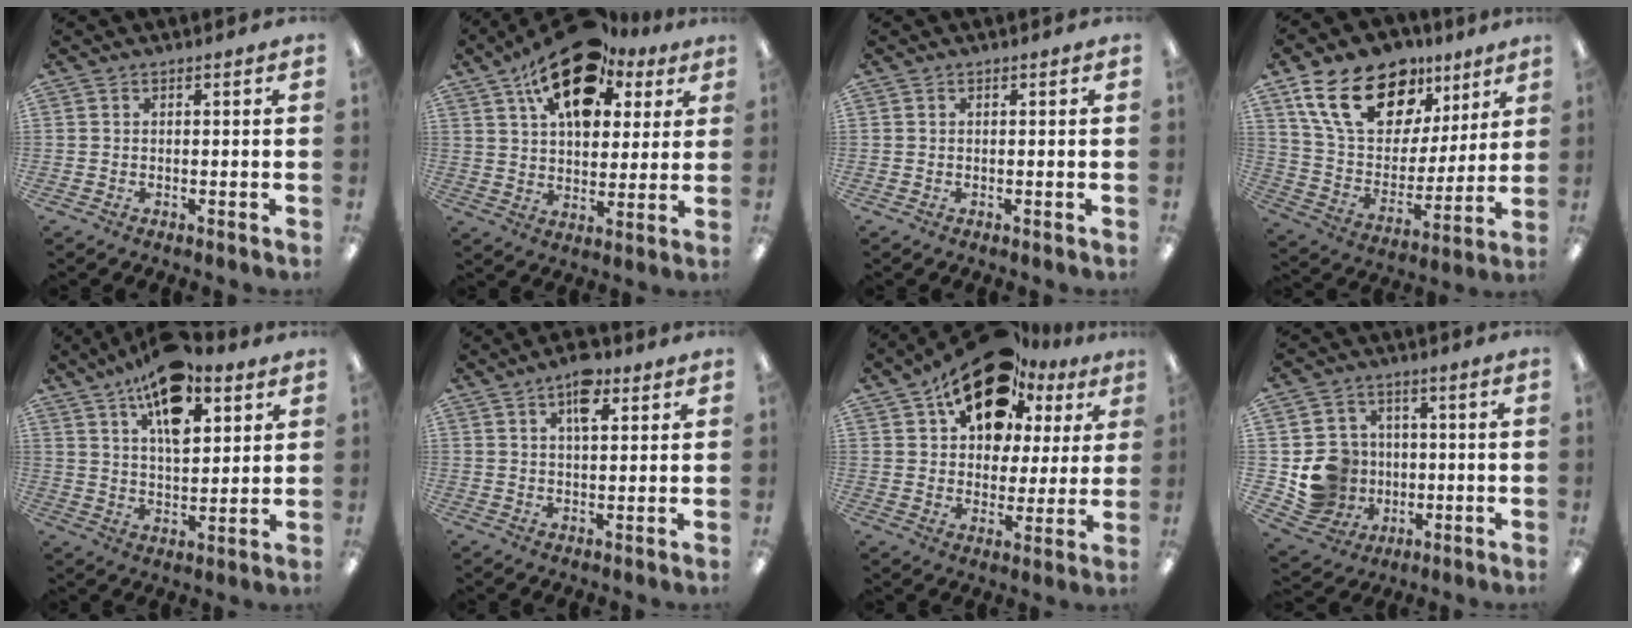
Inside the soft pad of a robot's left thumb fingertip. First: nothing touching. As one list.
[{"total": 18.7, "force": [10.7, 10.1, 11.4], "torque": [-0.183, -0.041, 0.186]}, {"total": 0.0}, {"total": 21.4, "force": [12.9, 12.5, 11.6], "torque": [-0.203, -0.056, 0.233]}, {"total": 15.2, "force": [9.6, 7.1, 9.4], "torque": [-0.150, -0.039, 0.165]}, {"total": 7.5, "force": [4.2, 3.4, 5.2], "torque": [-0.070, -0.013, 0.066]}, {"total": 18.9, "force": [12.2, 10.5, 9.9], "torque": [-0.166, -0.061, 0.215]}, {"total": 10.9, "force": [-0.9, 10.5, 2.6], "torque": [-0.058, 0.017, 0.002]}]